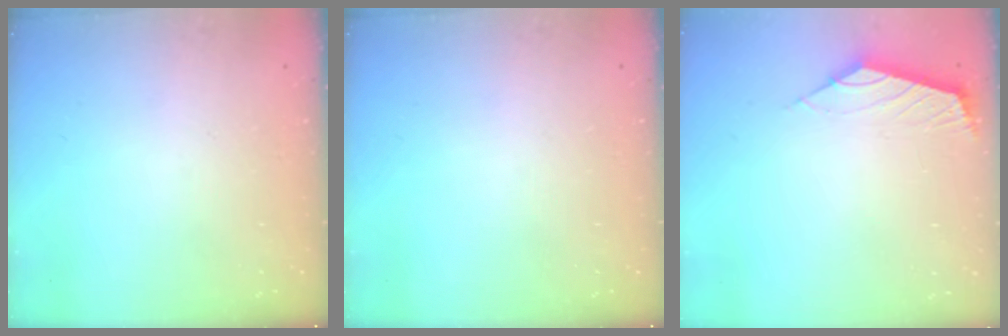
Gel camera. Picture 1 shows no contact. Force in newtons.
{"total": 0.0}
{"total": 2.4, "press": 2.3, "slide": 0.5}